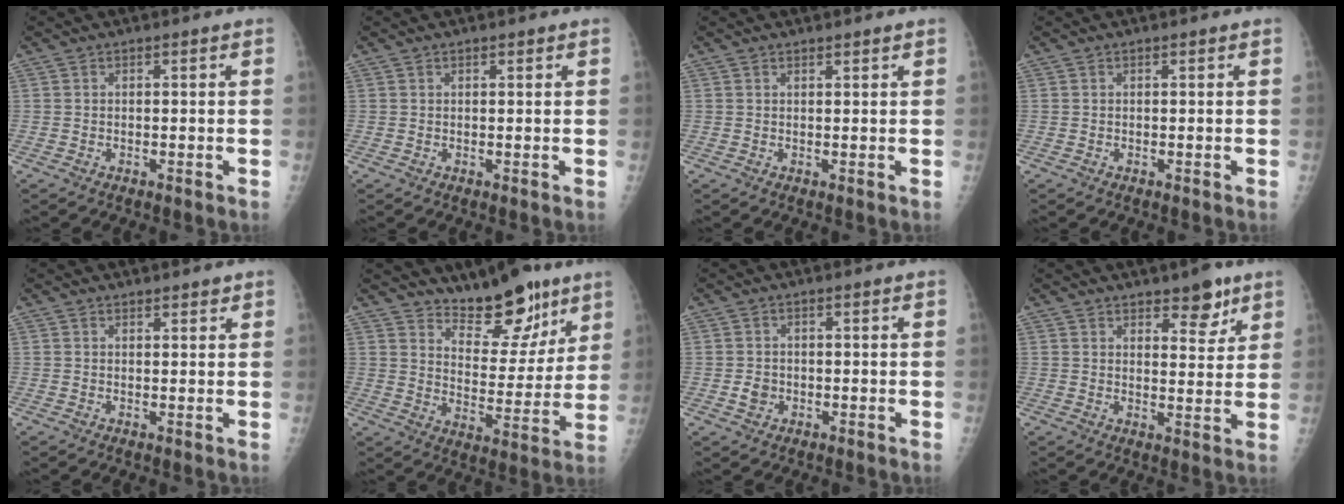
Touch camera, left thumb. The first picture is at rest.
{"total": 0.7, "force": [0.5, 0.3, 0.3], "torque": [-0.003, -0.002, 0.006]}
{"total": 0.8, "force": [0.7, 0.2, 0.2], "torque": [-0.003, -0.006, 0.012]}
{"total": 0.0}
{"total": 1.5, "force": [1.2, 0.6, 0.5], "torque": [0.002, -0.007, 0.016]}
{"total": 13.7, "force": [10.3, 5.9, 6.9], "torque": [-0.054, -0.074, 0.167]}
{"total": 2.2, "force": [-0.5, 2.0, 1.0], "torque": [-0.007, 0.003, -0.006]}
{"total": 6.3, "force": [4.3, 2.7, 3.6], "torque": [-0.022, -0.028, 0.060]}